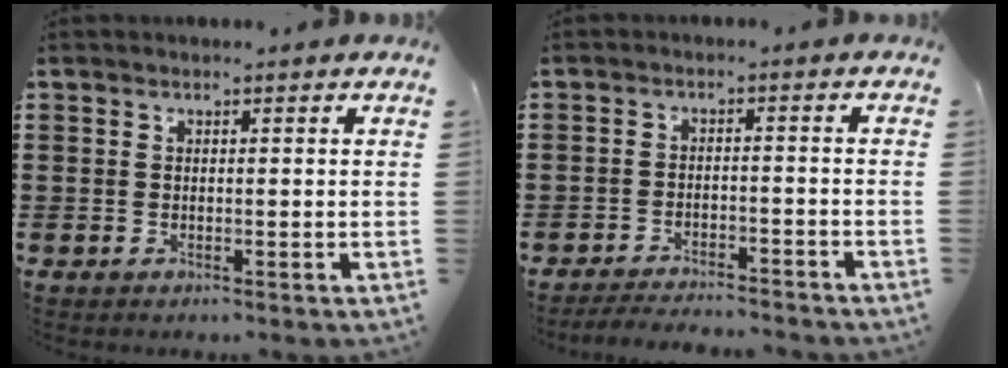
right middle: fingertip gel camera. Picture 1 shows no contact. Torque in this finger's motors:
{"motor_torque": [2.14, 0.00, 0.04, 0.07]}